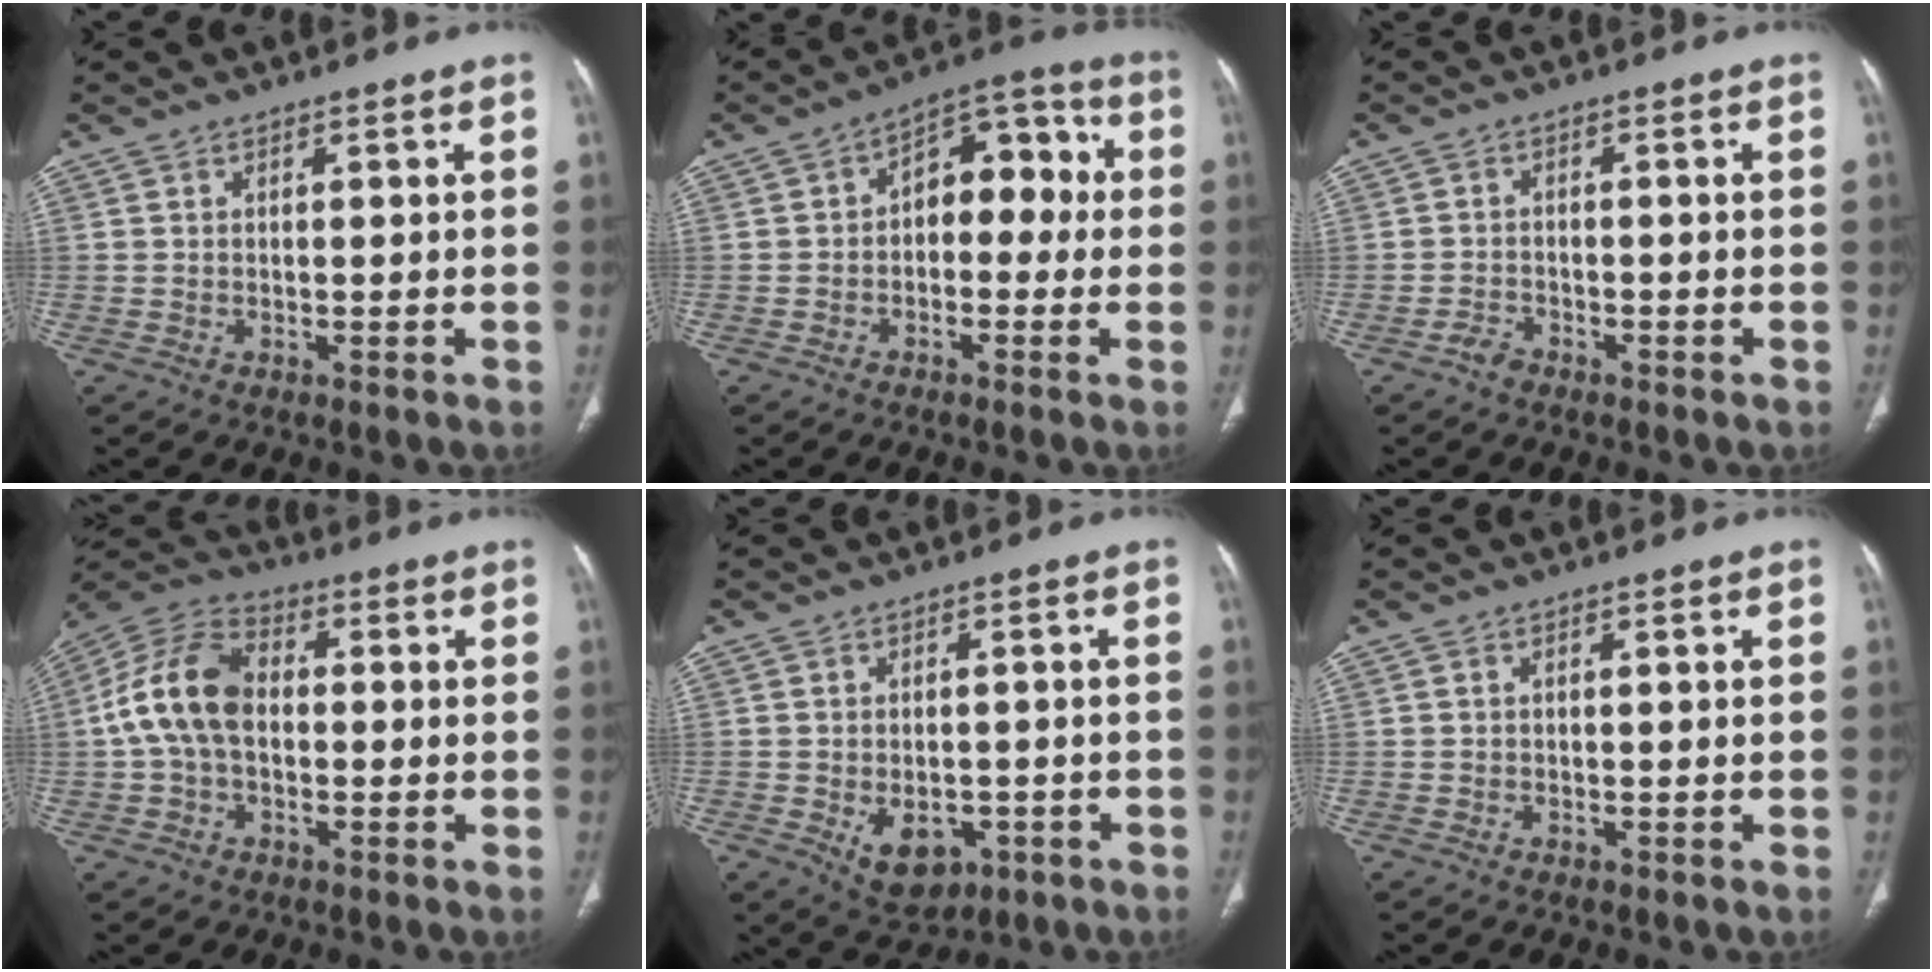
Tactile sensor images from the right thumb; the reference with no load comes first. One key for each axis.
{"total": 10.7, "fx": 0.1, "fy": 6.9, "fz": 8.2, "tx": -0.072, "ty": 0.044, "tz": -0.012}
{"total": 2.0, "fx": -1.7, "fy": 0.9, "fz": 0.6, "tx": -0.015, "ty": 0.008, "tz": -0.031}
{"total": 13.0, "fx": 0.0, "fy": 8.5, "fz": 9.8, "tx": -0.189, "ty": 0.034, "tz": -0.010}
{"total": 7.8, "fx": -2.6, "fy": 5.3, "fz": 5.1, "tx": -0.060, "ty": 0.007, "tz": -0.022}
{"total": 0.0}